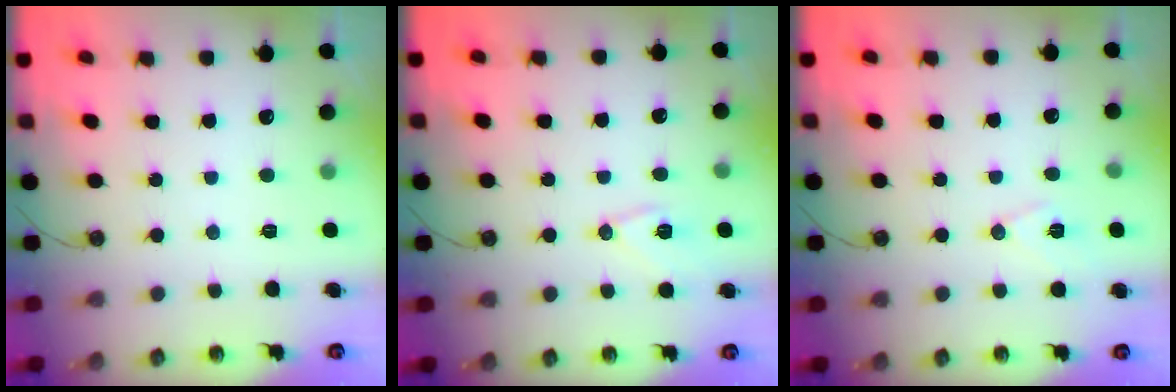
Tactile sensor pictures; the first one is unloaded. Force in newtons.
{"total": 9.3, "press": 9.1, "slide": 1.9}
{"total": 7.7, "press": 6.7, "slide": 3.8}